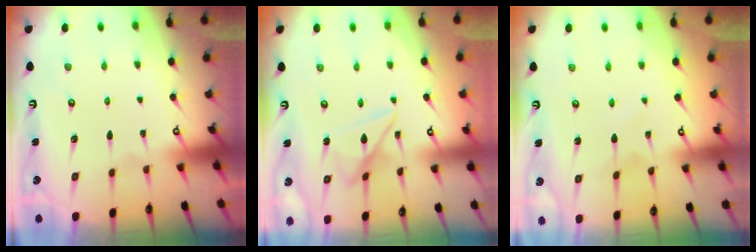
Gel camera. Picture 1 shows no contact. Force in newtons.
{"total": 10.1, "press": 10.0, "slide": 1.1}
{"total": 3.6, "press": 3.5, "slide": 0.4}